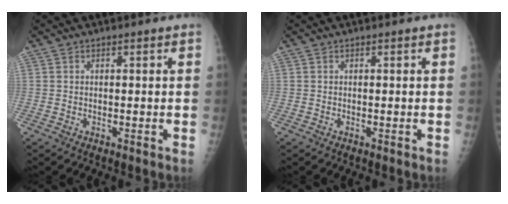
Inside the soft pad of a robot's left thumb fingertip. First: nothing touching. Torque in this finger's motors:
{"motor_torque": [-0.05, -0.05, 0.00, 0.00, 0.00]}